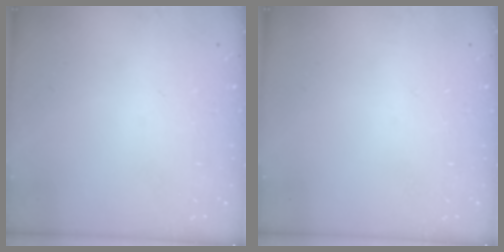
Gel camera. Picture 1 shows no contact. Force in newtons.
{"total": 0.0}